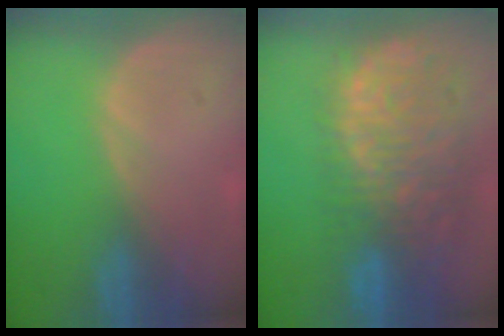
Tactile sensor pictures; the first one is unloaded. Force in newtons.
{"total": 13.3, "press": 11.0, "slide": 7.4}